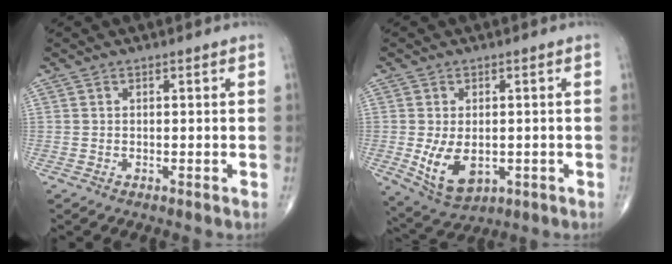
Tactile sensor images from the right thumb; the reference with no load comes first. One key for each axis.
{"total": 8.5, "fx": -1.5, "fy": 5.2, "fz": 6.6, "tx": -0.111, "ty": -0.011, "tz": -0.009}